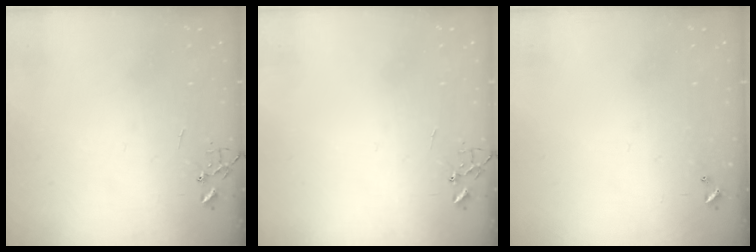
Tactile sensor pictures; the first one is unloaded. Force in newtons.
{"total": 0.0}
{"total": 0.0}